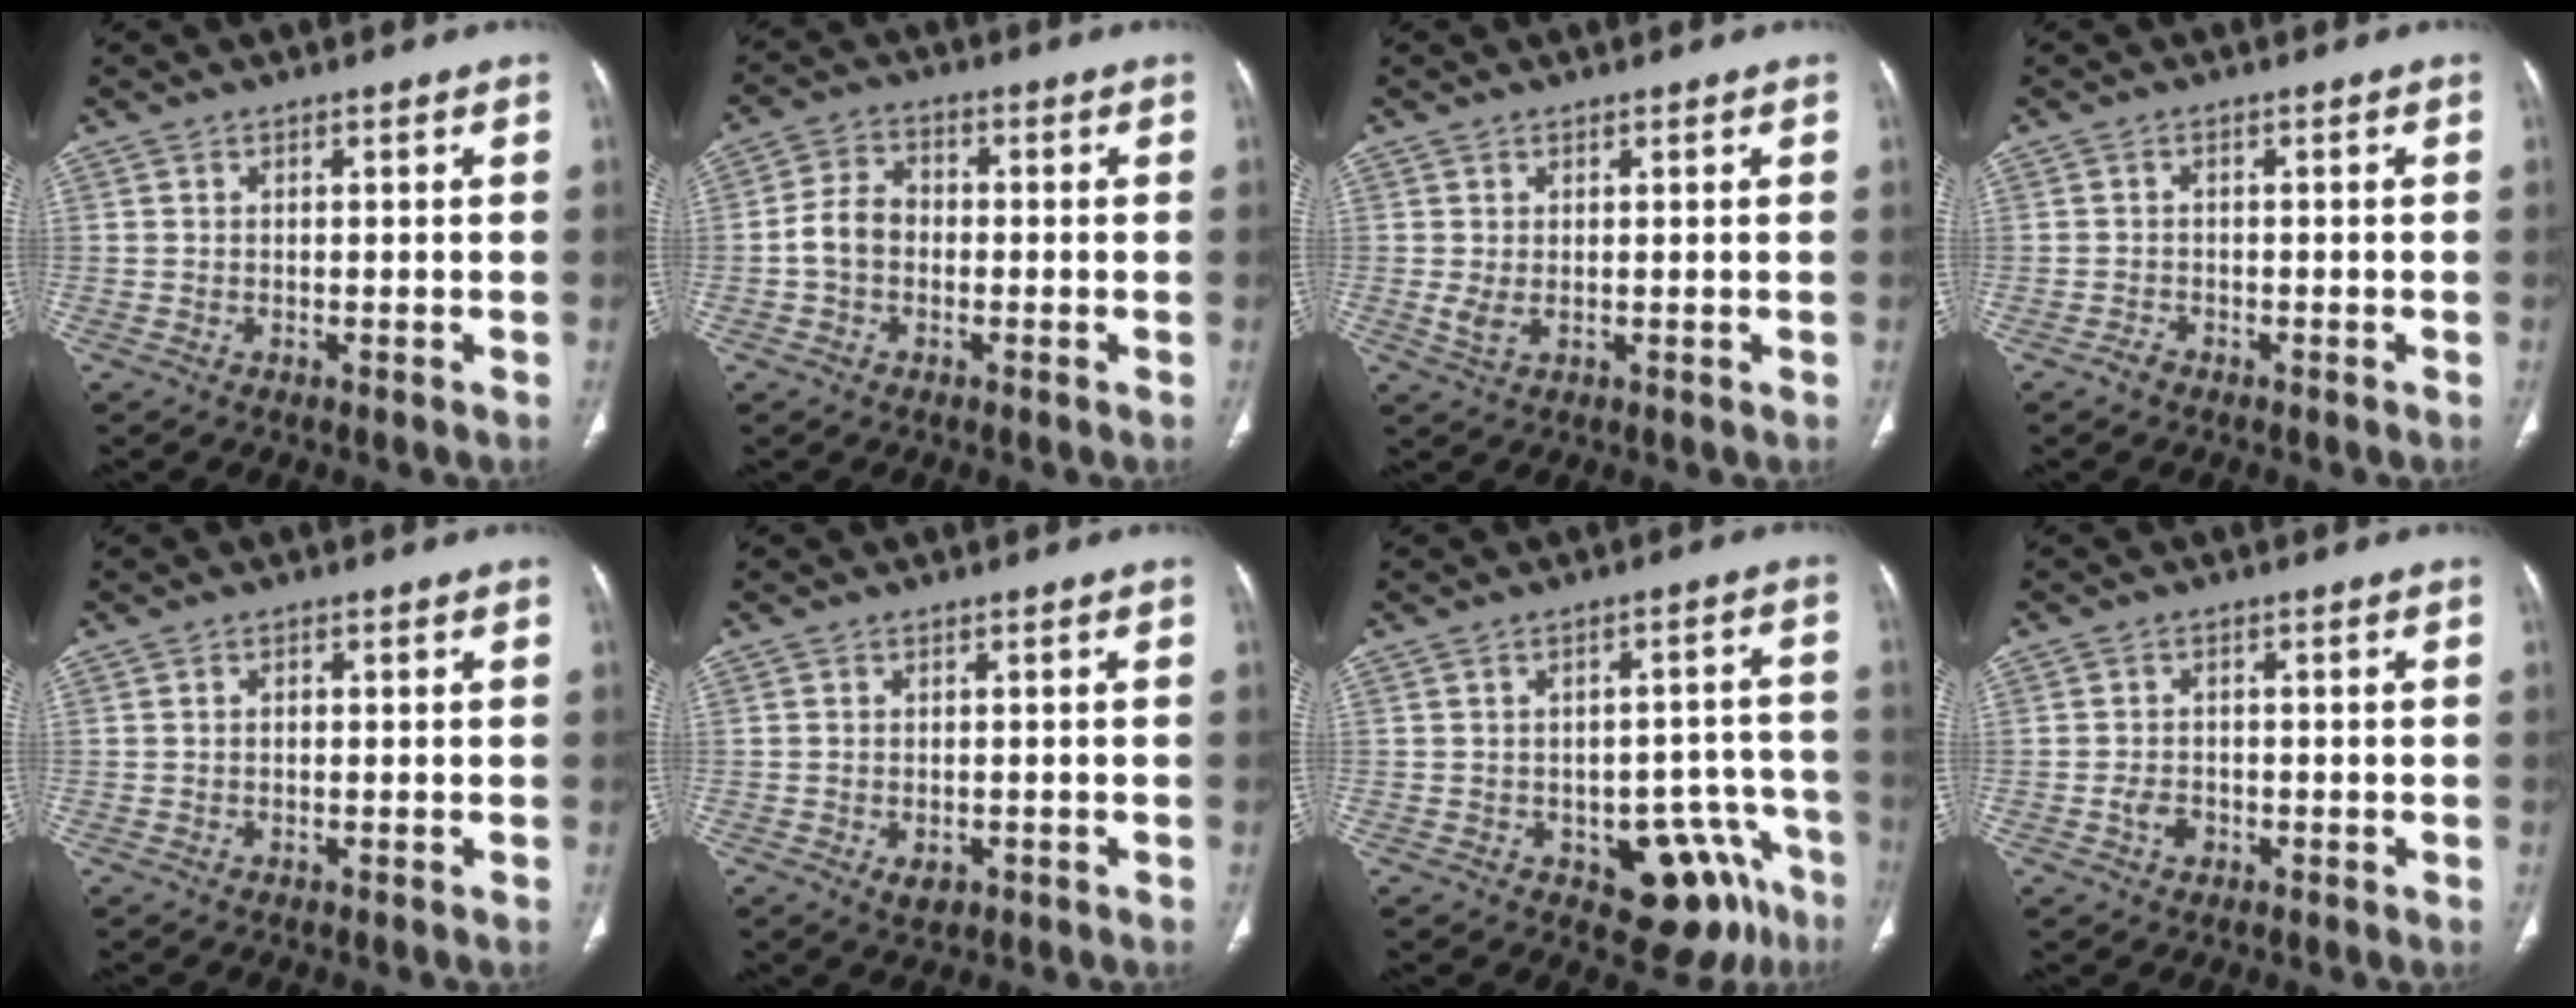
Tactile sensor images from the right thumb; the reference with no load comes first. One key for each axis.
{"total": 5.8, "fx": -1.0, "fy": 4.4, "fz": 3.7, "tx": -0.060, "ty": 0.019, "tz": -0.029}
{"total": 2.1, "fx": 0.2, "fy": 1.0, "fz": 1.9, "tx": -0.039, "ty": -0.006, "tz": 0.010}
{"total": 1.4, "fx": -1.0, "fy": 0.8, "fz": 0.4, "tx": -0.010, "ty": 0.005, "tz": -0.021}
{"total": 0.8, "fx": 0.0, "fy": 0.6, "fz": 0.6, "tx": -0.010, "ty": 0.005, "tz": -0.001}
{"total": 2.5, "fx": -1.0, "fy": 1.7, "fz": 1.5, "tx": -0.017, "ty": 0.003, "tz": -0.009}
{"total": 12.1, "fx": -6.4, "fy": 6.7, "fz": 7.8, "tx": -0.046, "ty": 0.049, "tz": -0.078}
{"total": 2.9, "fx": -1.0, "fy": 2.2, "fz": 1.6, "tx": -0.021, "ty": 0.007, "tz": -0.017}